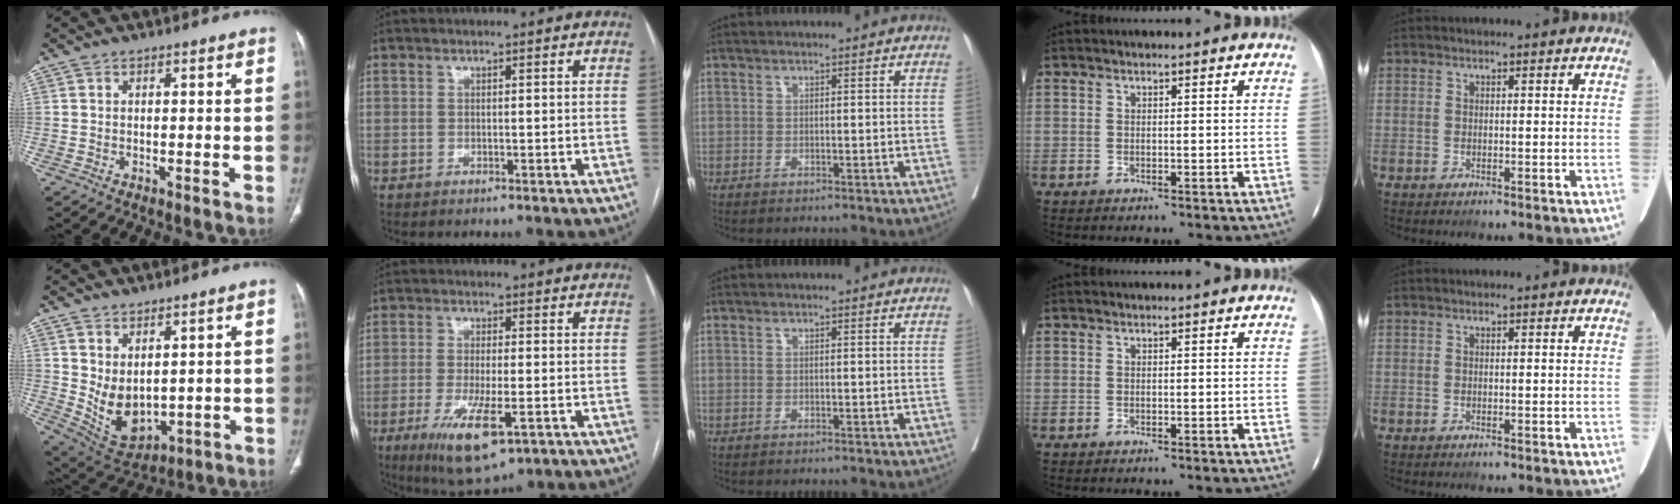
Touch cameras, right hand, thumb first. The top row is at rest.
{"thumb": {"total": 8.8, "force": [1.2, 5.7, 6.7], "torque": [-0.098, -0.017, 0.056]}, "index": {"total": 10.3, "force": [-4.5, 2.7, 8.9], "torque": [-0.163, -0.024, -0.069]}}